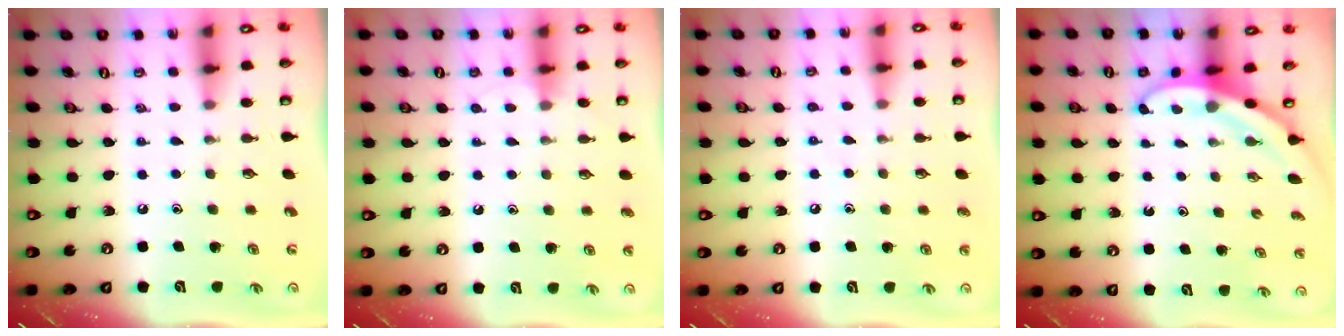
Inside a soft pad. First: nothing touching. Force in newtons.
{"total": 2.7, "press": 2.7, "slide": 0.3}
{"total": 4.9, "press": 4.9, "slide": 0.7}
{"total": 3.1, "press": 3.1, "slide": 0.2}